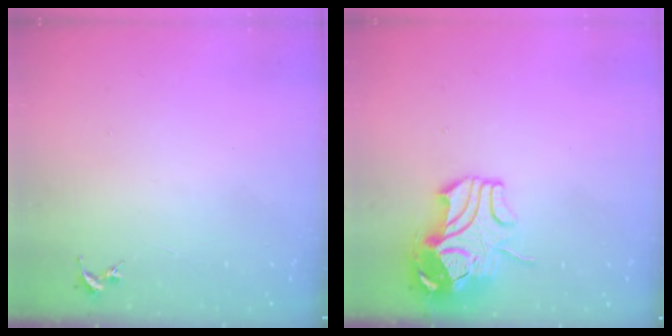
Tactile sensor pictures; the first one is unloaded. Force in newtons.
{"total": 12.8, "press": 12.7, "slide": 1.7}